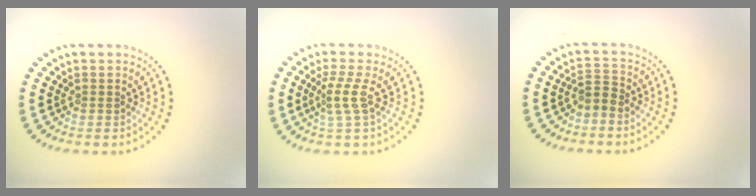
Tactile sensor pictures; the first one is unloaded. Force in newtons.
{"total": 2.3, "press": 1.4, "slide": 1.8}
{"total": 1.7, "press": 1.2, "slide": 1.1}